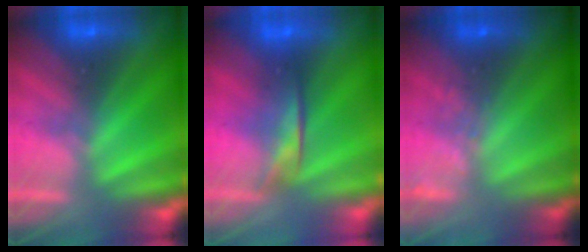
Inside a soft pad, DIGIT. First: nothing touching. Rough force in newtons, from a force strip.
{"total": 1.9}
{"total": 1.5}